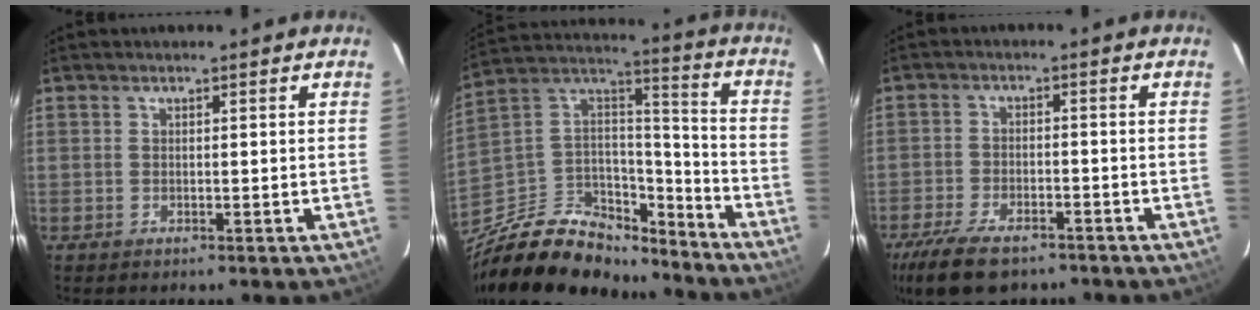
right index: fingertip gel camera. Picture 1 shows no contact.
{"total": 25.8, "force": [-19.1, 12.6, 11.8], "torque": [-0.258, 0.044, -0.300]}
{"total": 12.7, "force": [-9.4, 5.2, 6.8], "torque": [-0.164, -0.028, -0.161]}